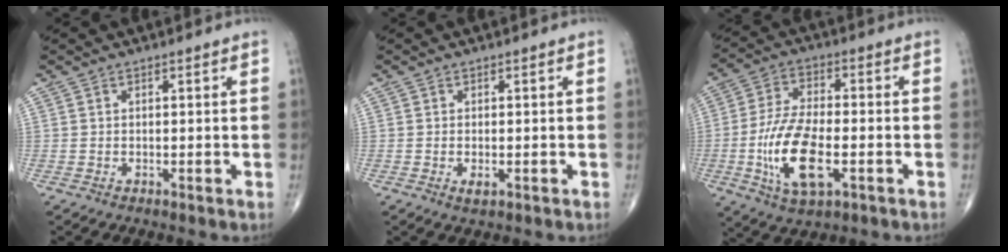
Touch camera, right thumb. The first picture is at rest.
{"total": 1.4, "force": [-0.5, 0.6, 1.2], "torque": [-0.021, -0.003, -0.007]}
{"total": 14.3, "force": [-3.7, 6.3, 12.3], "torque": [-0.245, 0.008, -0.065]}